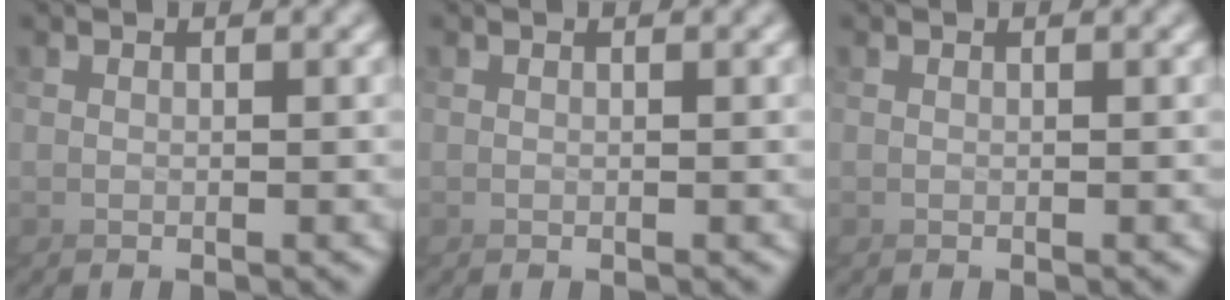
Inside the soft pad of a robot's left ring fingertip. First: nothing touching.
{"total": 0.0}
{"total": 0.0}